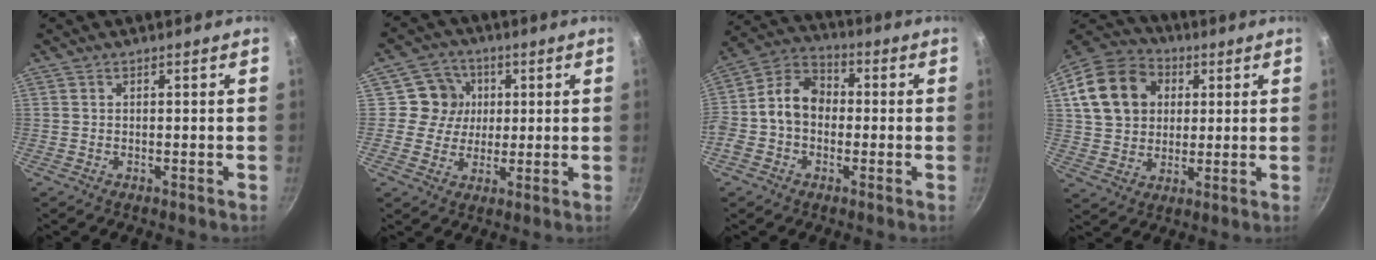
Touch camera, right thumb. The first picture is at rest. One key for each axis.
{"total": 7.5, "fx": 1.5, "fy": 7.2, "fz": 1.7, "tx": 0.016, "ty": 0.001, "tz": 0.013}
{"total": 10.5, "fx": -0.7, "fy": 8.2, "fz": 6.6, "tx": -0.087, "ty": 0.035, "tz": -0.039}
{"total": 17.3, "fx": 4.5, "fy": 13.7, "fz": 9.5, "tx": -0.157, "ty": 0.018, "tz": 0.075}